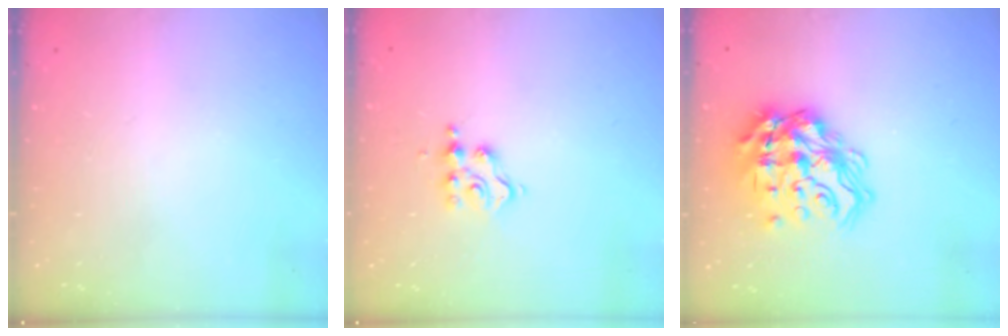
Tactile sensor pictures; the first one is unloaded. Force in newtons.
{"total": 5.0, "press": 4.9, "slide": 0.3}
{"total": 19.6, "press": 19.5, "slide": 2.0}